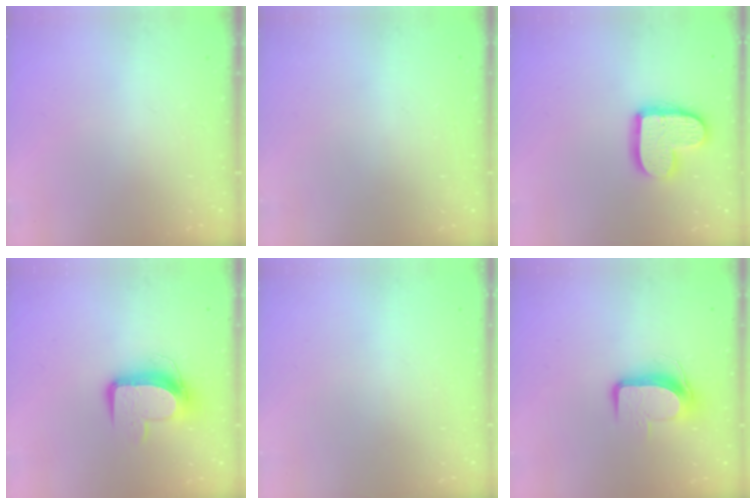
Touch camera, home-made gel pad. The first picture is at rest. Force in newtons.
{"total": 0.0}
{"total": 14.2, "press": 14.2, "slide": 1.1}
{"total": 10.8, "press": 10.8, "slide": 1.0}
{"total": 0.0}
{"total": 9.2, "press": 9.1, "slide": 0.9}